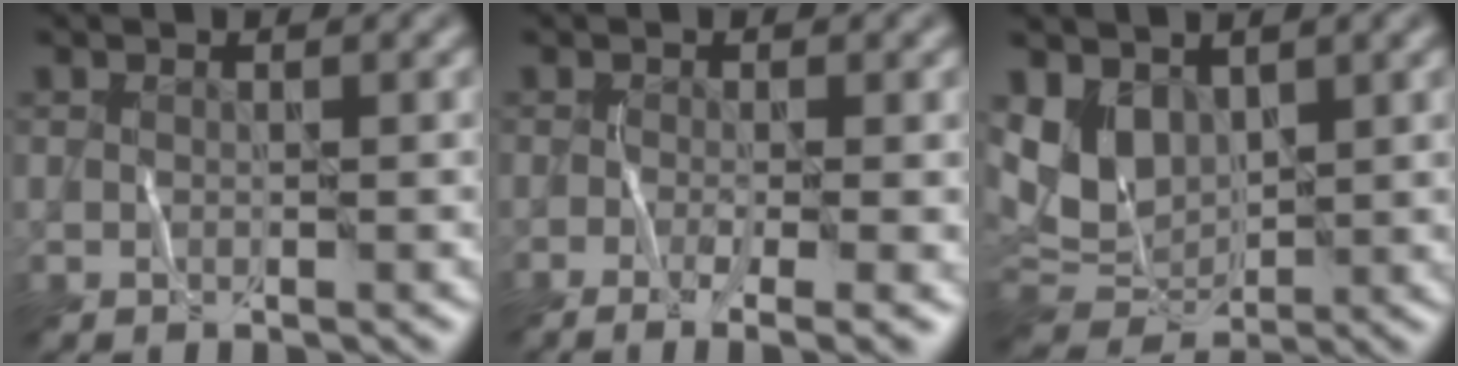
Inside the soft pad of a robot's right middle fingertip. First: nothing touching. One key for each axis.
{"total": 3.6, "fx": -1.6, "fy": 0.6, "fz": 3.1, "tx": -0.053, "ty": -0.002, "tz": -0.016}
{"total": 3.6, "fx": 1.9, "fy": 2.3, "fz": 2.0, "tx": -0.059, "ty": -0.007, "tz": 0.050}